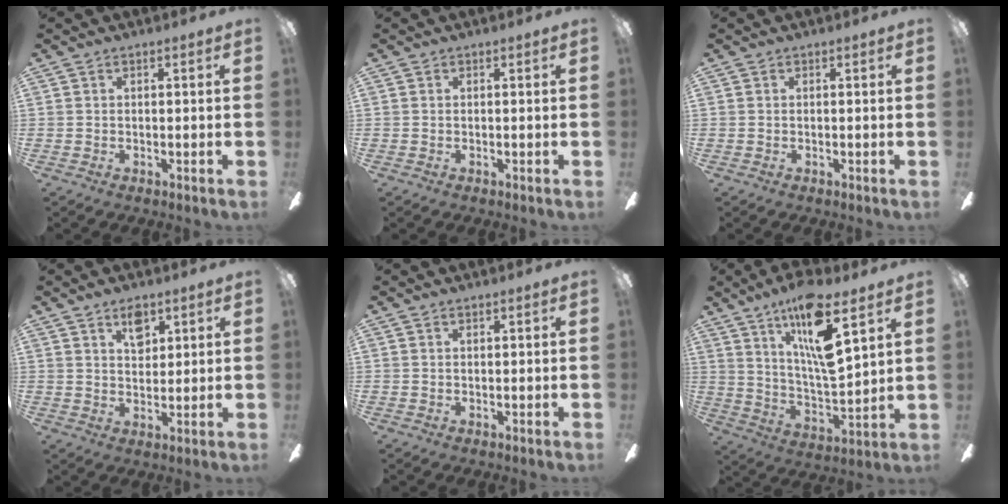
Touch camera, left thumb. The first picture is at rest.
{"total": 0.0}
{"total": 0.0}
{"total": 5.7, "force": [3.6, 3.2, 3.1], "torque": [-0.029, -0.013, 0.059]}
{"total": 0.6, "force": [0.4, 0.2, 0.4], "torque": [-0.009, 0.002, 0.008]}
{"total": 16.4, "force": [10.0, 3.7, 12.4], "torque": [-0.226, -0.047, 0.163]}